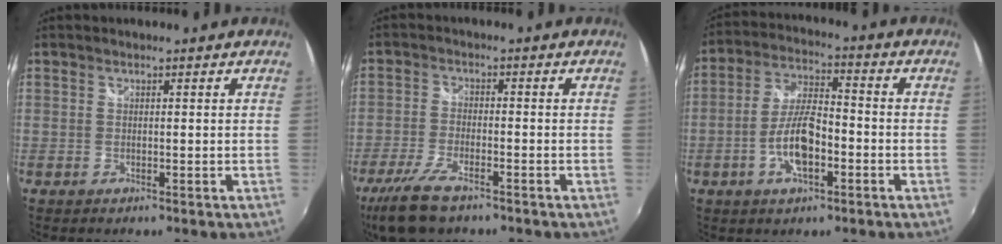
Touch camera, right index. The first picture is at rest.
{"total": 9.8, "force": [-6.9, 3.2, 6.1], "torque": [-0.151, -0.023, -0.136]}
{"total": 9.5, "force": [-3.5, 3.5, 8.1], "torque": [-0.165, 0.005, -0.062]}